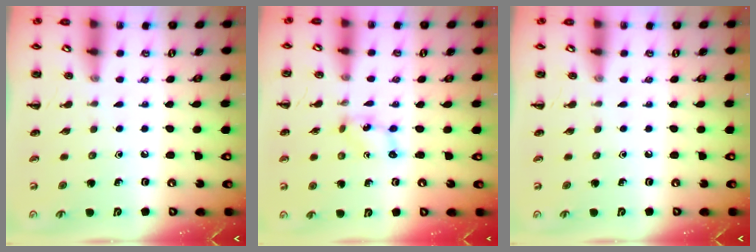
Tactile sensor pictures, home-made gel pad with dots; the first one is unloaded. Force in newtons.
{"total": 1.7, "press": 1.6, "slide": 0.5}
{"total": 0.0}